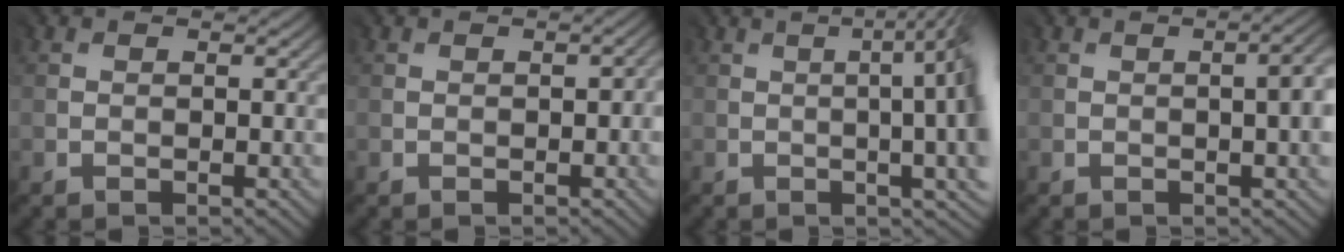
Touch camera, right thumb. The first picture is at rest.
{"total": 1.2, "force": [-0.4, 0.5, 1.0], "torque": [-0.010, 0.001, -0.003]}
{"total": 11.5, "force": [0.1, 4.1, 10.7], "torque": [-0.103, 0.018, 0.003]}
{"total": 5.9, "force": [-0.6, 2.4, 5.3], "torque": [-0.050, -0.001, -0.005]}